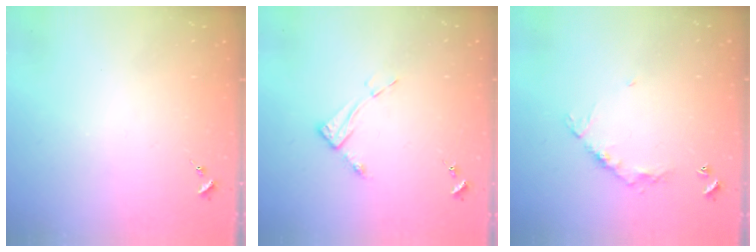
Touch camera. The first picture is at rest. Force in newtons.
{"total": 6.5, "press": 6.5, "slide": 0.5}
{"total": 8.1, "press": 8.1, "slide": 0.7}